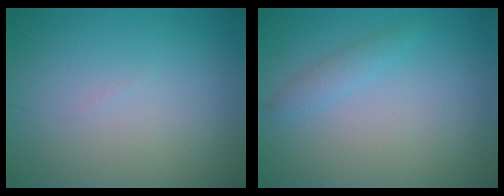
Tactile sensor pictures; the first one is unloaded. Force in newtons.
{"total": 1.3, "press": 1.3, "slide": 0.0}